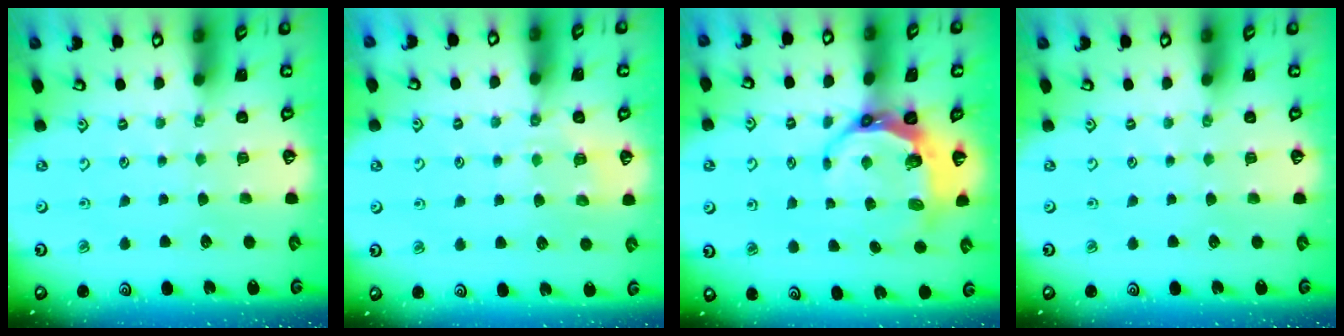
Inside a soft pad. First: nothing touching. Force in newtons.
{"total": 5.9, "press": 5.8, "slide": 1.0}
{"total": 8.6, "press": 7.5, "slide": 4.2}
{"total": 0.0}